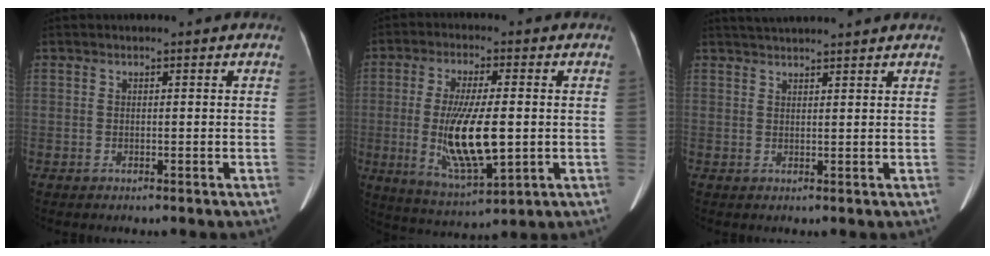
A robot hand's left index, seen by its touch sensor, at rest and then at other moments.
{"total": 12.4, "force": [-1.1, 3.0, 12.0], "torque": [-0.234, -0.017, -0.011]}
{"total": 6.7, "force": [6.3, -0.5, 2.4], "torque": [-0.039, 0.031, 0.087]}